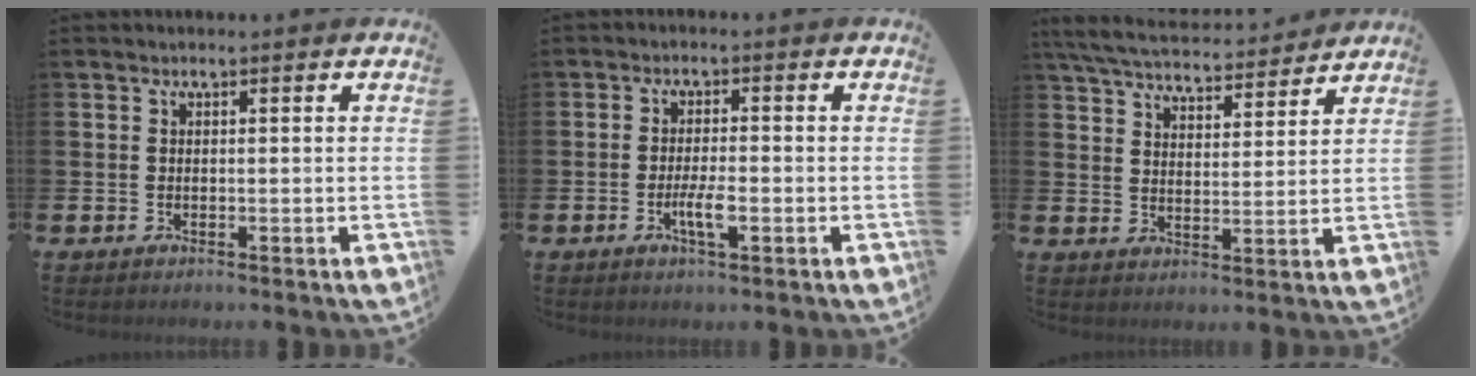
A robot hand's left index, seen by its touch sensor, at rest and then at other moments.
{"total": 3.2, "force": [-1.0, 0.8, 2.9], "torque": [-0.050, 0.003, -0.017]}
{"total": 6.2, "force": [5.9, 1.0, 1.4], "torque": [-0.051, -0.038, 0.104]}